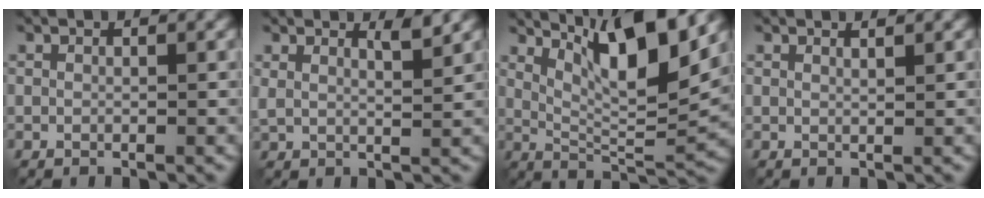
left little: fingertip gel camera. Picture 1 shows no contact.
{"total": 2.4, "force": [1.8, 0.6, 1.5], "torque": [-0.022, -0.002, 0.028]}
{"total": 9.2, "force": [4.7, 1.9, 7.7], "torque": [-0.122, -0.003, 0.083]}
{"total": 1.0, "force": [0.8, 0.1, 0.5], "torque": [-0.002, 0.002, 0.010]}